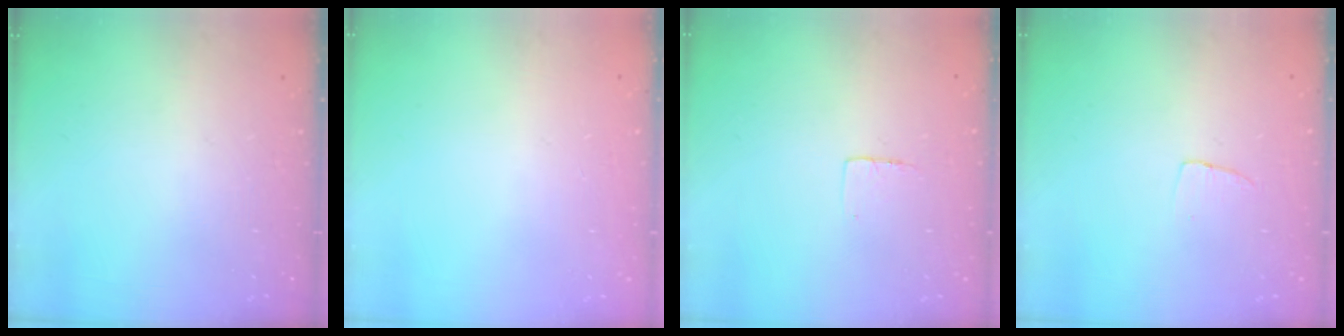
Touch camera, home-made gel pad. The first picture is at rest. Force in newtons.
{"total": 0.0}
{"total": 3.5, "press": 3.5, "slide": 0.3}
{"total": 2.9, "press": 2.9, "slide": 0.1}